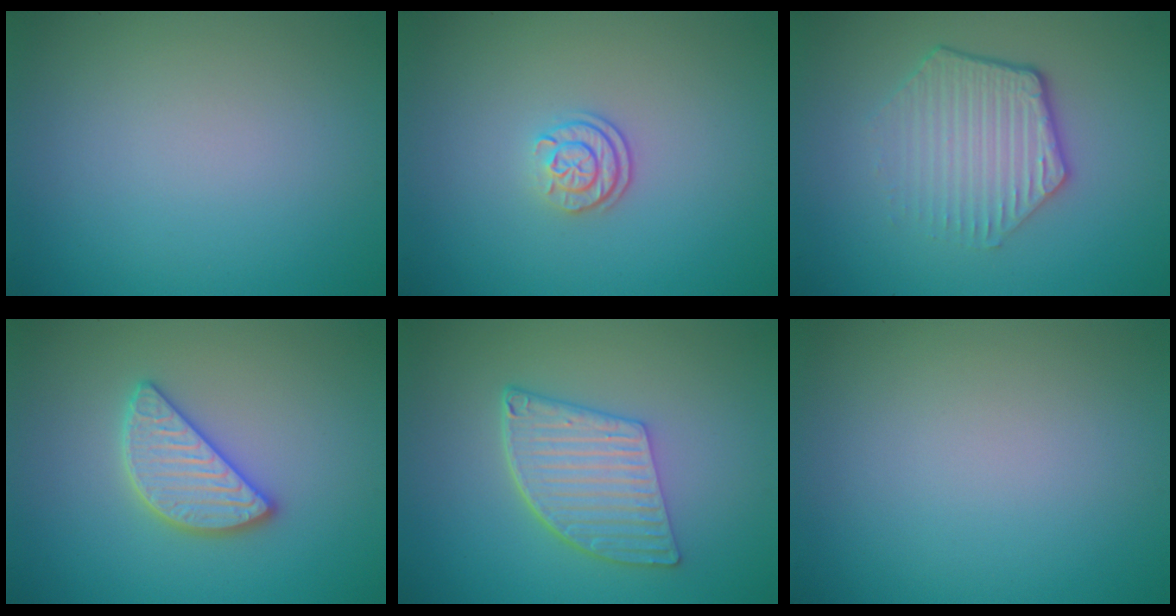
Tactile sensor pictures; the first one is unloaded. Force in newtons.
{"total": 2.3, "press": 1.7, "slide": 1.5}
{"total": 4.5, "press": 3.3, "slide": 3.0}
{"total": 3.3, "press": 3.3, "slide": 0.3}
{"total": 5.5, "press": 4.1, "slide": 3.7}
{"total": 0.0}